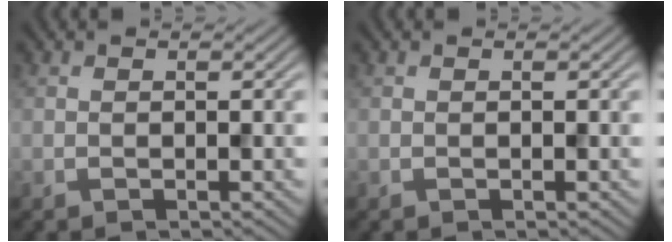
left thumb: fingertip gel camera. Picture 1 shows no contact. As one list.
[{"total": 0.0}]